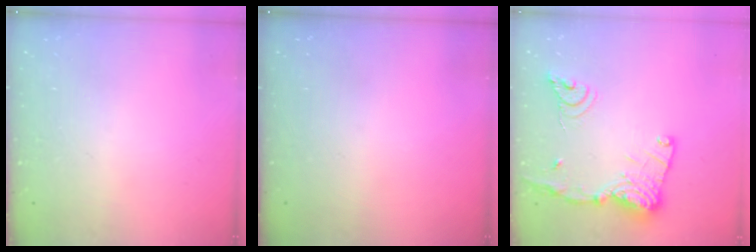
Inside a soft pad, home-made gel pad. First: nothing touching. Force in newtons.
{"total": 0.0}
{"total": 17.9, "press": 17.8, "slide": 1.6}